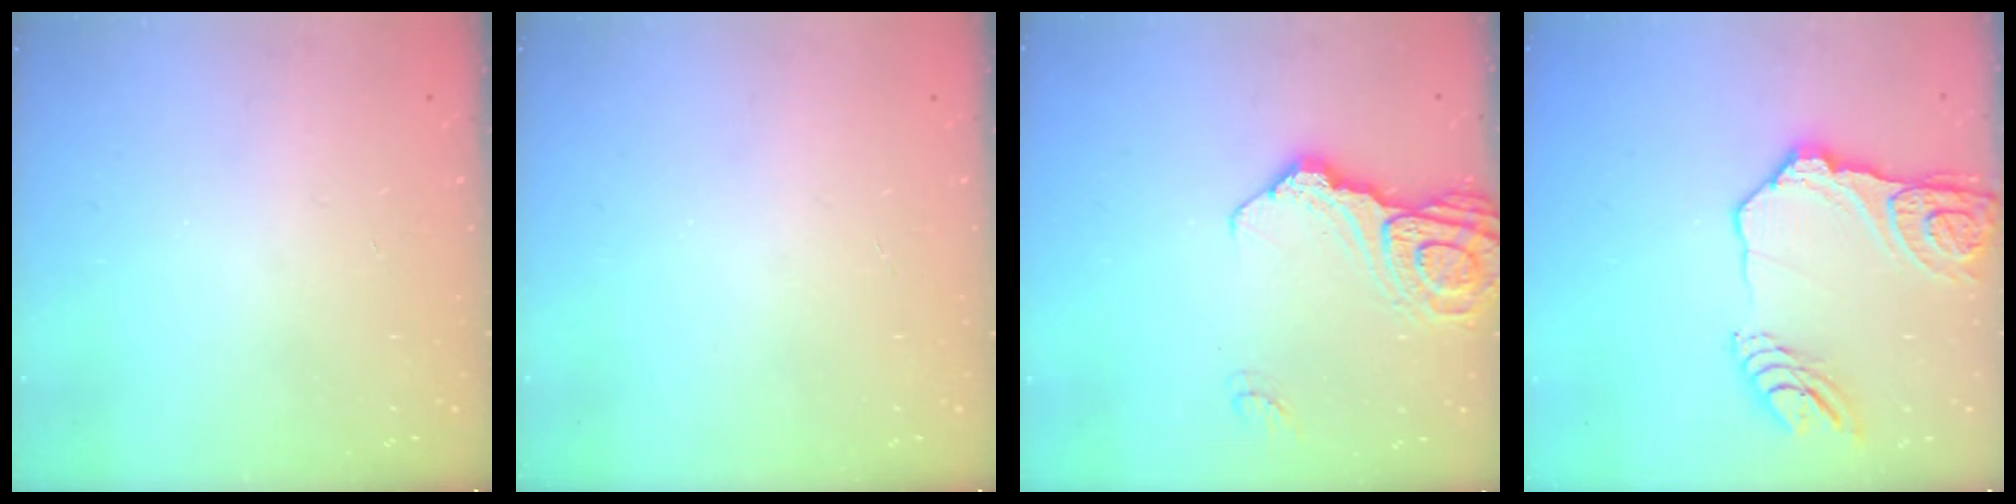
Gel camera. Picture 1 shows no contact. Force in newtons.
{"total": 0.0}
{"total": 14.0, "press": 13.9, "slide": 1.6}
{"total": 18.3, "press": 18.2, "slide": 1.9}